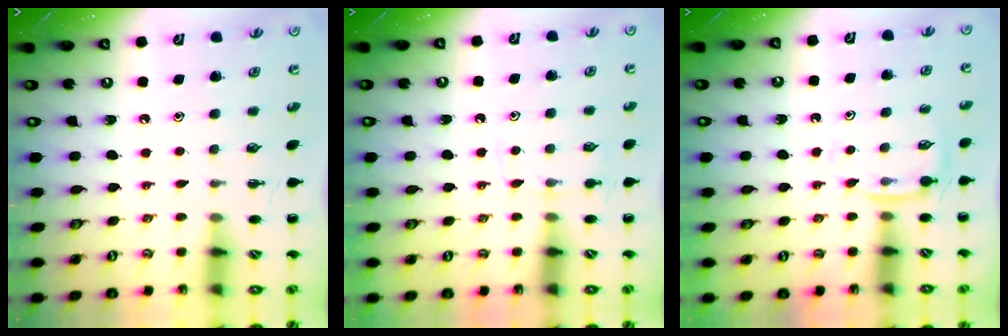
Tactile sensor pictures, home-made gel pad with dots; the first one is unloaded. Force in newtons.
{"total": 4.5, "press": 4.3, "slide": 1.4}
{"total": 4.6, "press": 4.4, "slide": 1.3}